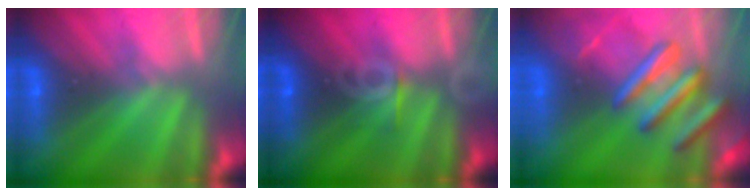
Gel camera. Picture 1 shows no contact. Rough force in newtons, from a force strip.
{"total": 3.4}
{"total": 9.1}